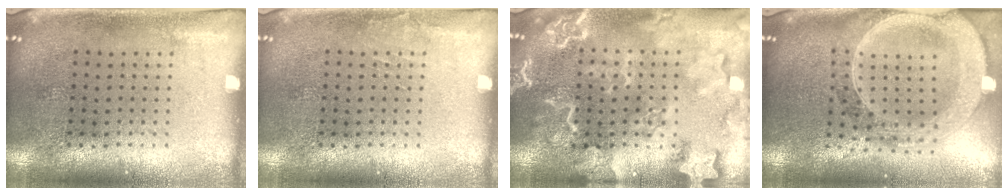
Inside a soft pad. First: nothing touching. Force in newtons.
{"total": 0.6, "press": 0.6, "slide": 0.1}
{"total": 4.7, "press": 4.6, "slide": 0.6}
{"total": 2.9, "press": 2.5, "slide": 1.4}